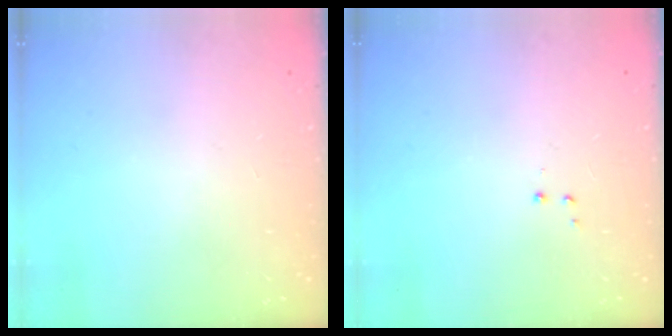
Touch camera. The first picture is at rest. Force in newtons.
{"total": 3.0, "press": 2.9, "slide": 0.7}